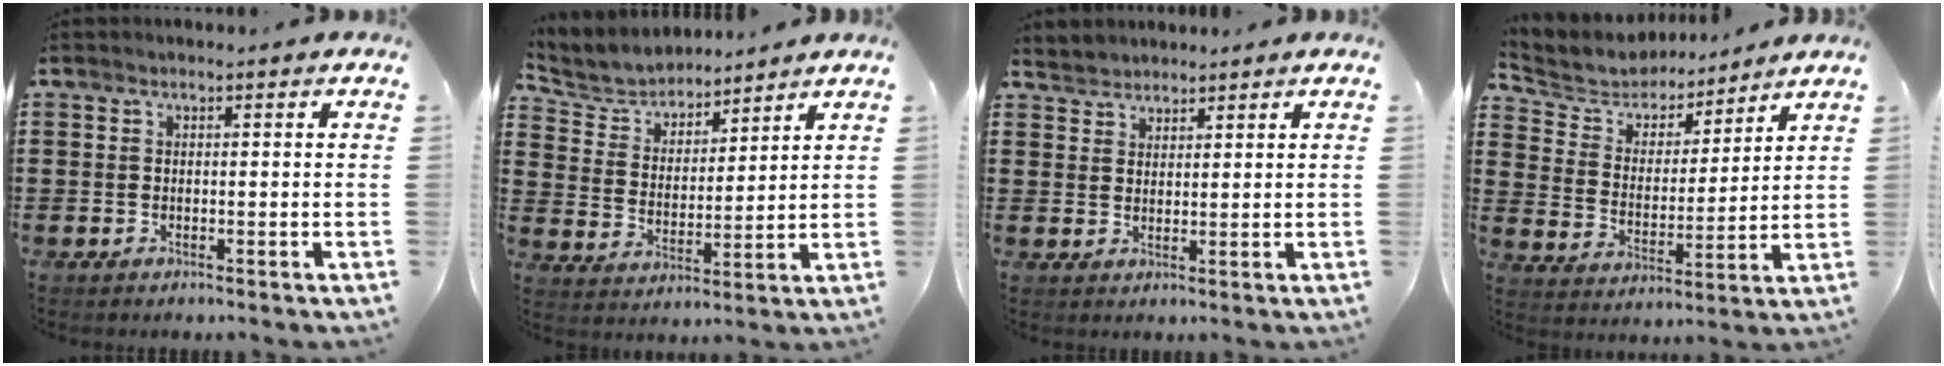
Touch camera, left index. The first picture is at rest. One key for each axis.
{"total": 4.9, "fx": 4.7, "fy": 1.5, "fz": 0.1, "tx": -0.035, "ty": -0.023, "tz": 0.079}
{"total": 2.3, "fx": 2.2, "fy": 0.7, "fz": -0.5, "tx": 0.002, "ty": 0.002, "tz": 0.043}
{"total": 6.1, "fx": 5.8, "fy": 1.7, "fz": 0.1, "tx": -0.041, "ty": -0.036, "tz": 0.100}